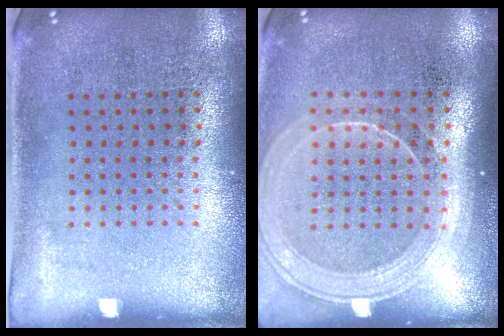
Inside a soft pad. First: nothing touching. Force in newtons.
{"total": 1.8, "press": 1.7, "slide": 0.8}